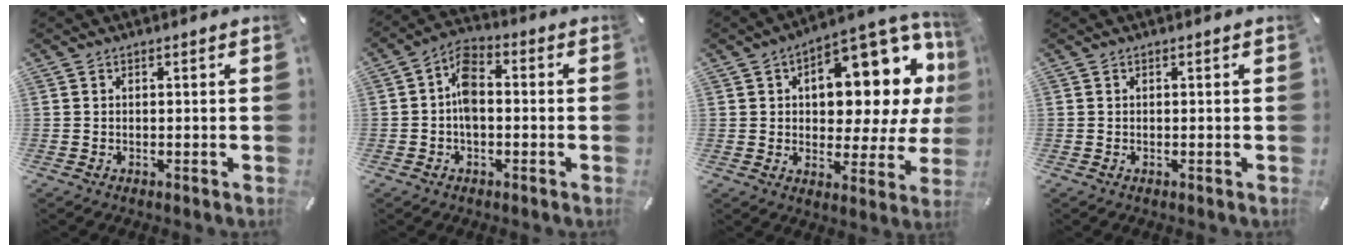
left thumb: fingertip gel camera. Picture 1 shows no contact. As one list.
[{"total": 7.3, "force": [-1.1, 4.5, 5.6], "torque": [-0.110, 0.018, -0.019]}, {"total": 15.9, "force": [6.5, 8.3, 11.9], "torque": [-0.136, -0.069, 0.096]}, {"total": 0.0}]